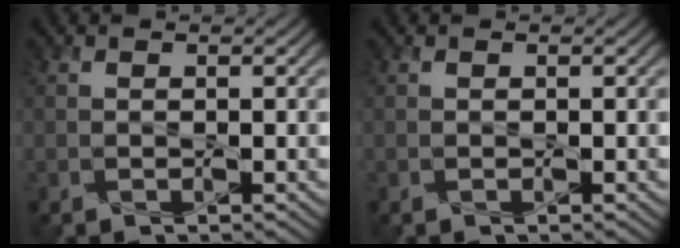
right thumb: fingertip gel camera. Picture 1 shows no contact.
{"total": 0.0}